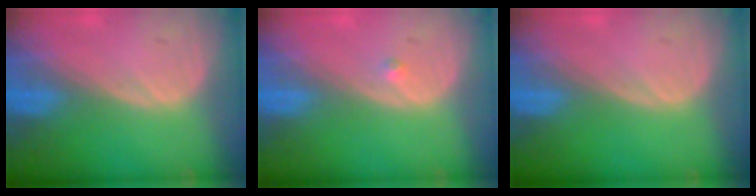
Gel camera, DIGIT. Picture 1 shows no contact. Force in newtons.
{"total": 0.7, "press": 0.5, "slide": 0.4}
{"total": 0.0}